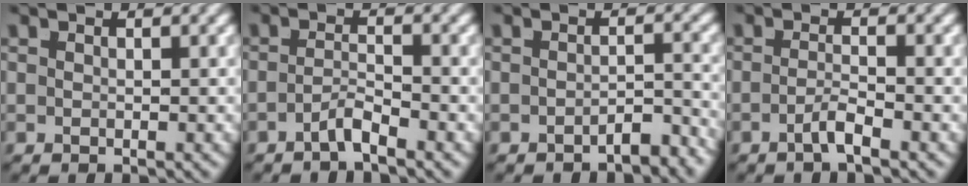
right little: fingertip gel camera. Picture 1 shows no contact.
{"total": 2.1, "force": [-1.9, -0.2, 0.9], "torque": [-0.010, -0.010, -0.031]}
{"total": 2.8, "force": [-2.7, 0.0, 0.9], "torque": [-0.002, -0.008, -0.044]}
{"total": 1.8, "force": [-1.5, -0.5, 1.0], "torque": [-0.010, -0.008, -0.026]}